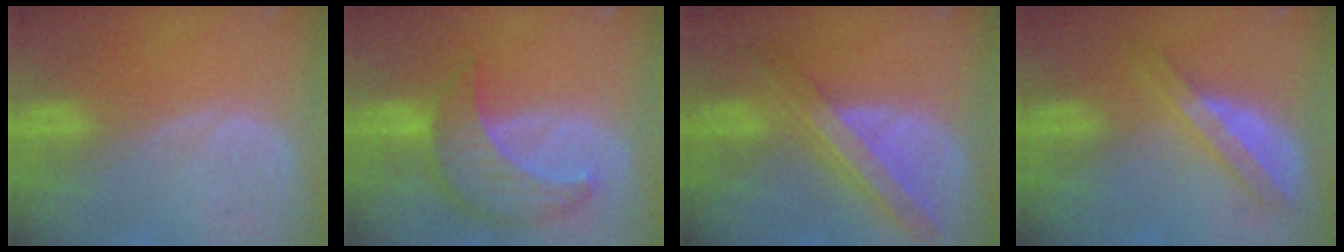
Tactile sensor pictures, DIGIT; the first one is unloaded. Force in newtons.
{"total": 8.4, "press": 7.6, "slide": 3.6}
{"total": 8.6, "press": 7.6, "slide": 4.1}
{"total": 6.2, "press": 5.4, "slide": 3.0}